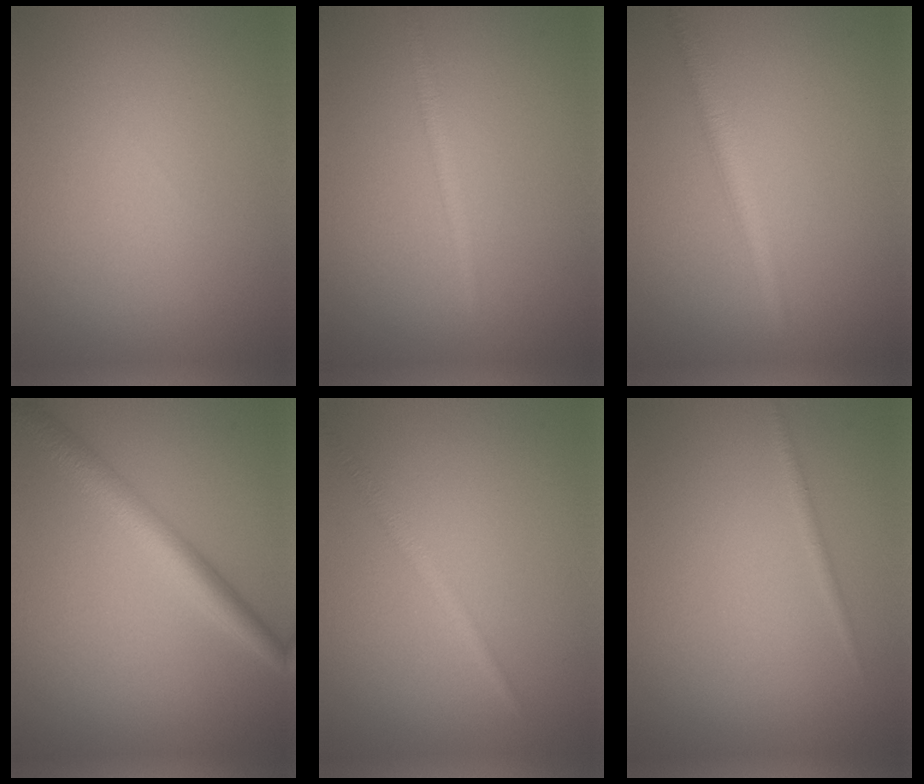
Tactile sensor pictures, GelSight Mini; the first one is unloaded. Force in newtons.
{"total": 1.6, "press": 1.6, "slide": 0.0}
{"total": 2.5, "press": 2.5, "slide": 0.0}
{"total": 4.1, "press": 4.1, "slide": 0.1}
{"total": 1.5, "press": 1.5, "slide": 0.1}
{"total": 0.7, "press": 0.7, "slide": 0.1}